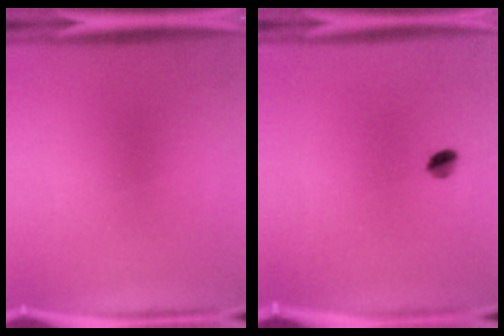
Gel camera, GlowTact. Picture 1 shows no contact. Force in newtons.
{"total": 2.5}